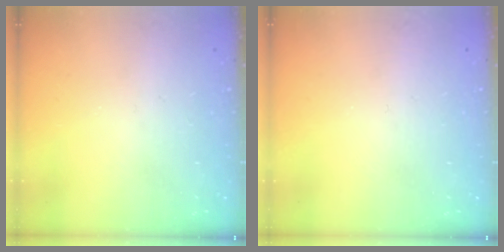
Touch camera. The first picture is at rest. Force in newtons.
{"total": 0.0}